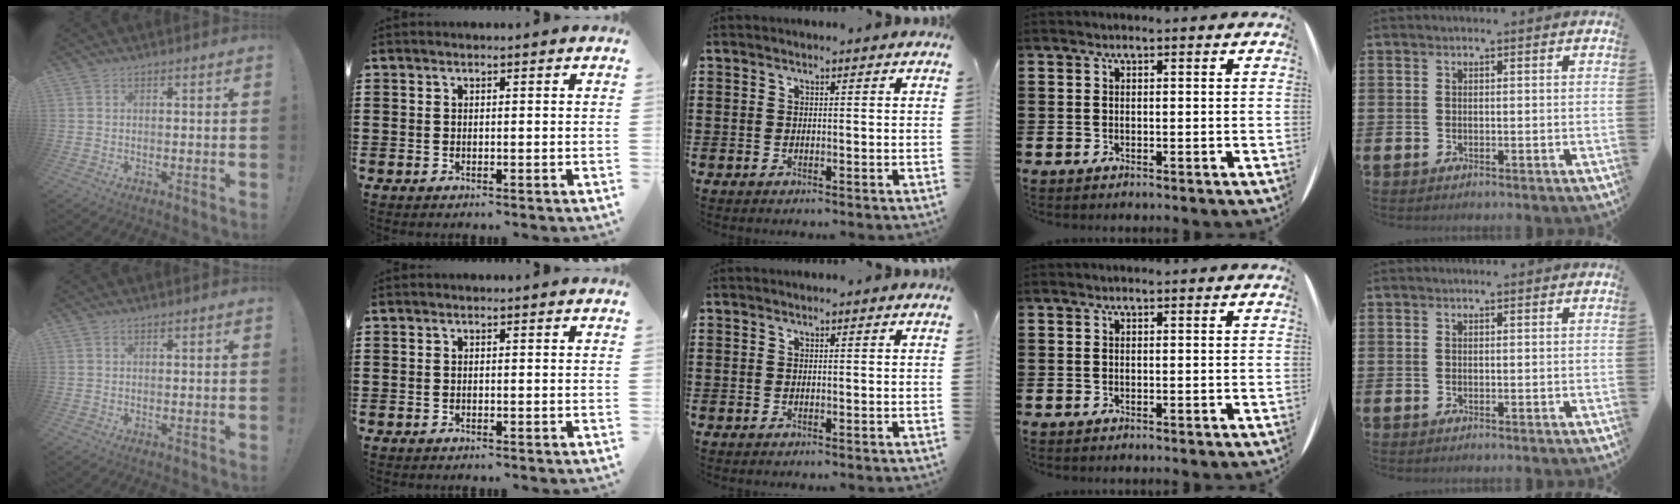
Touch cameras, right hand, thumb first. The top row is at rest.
{}